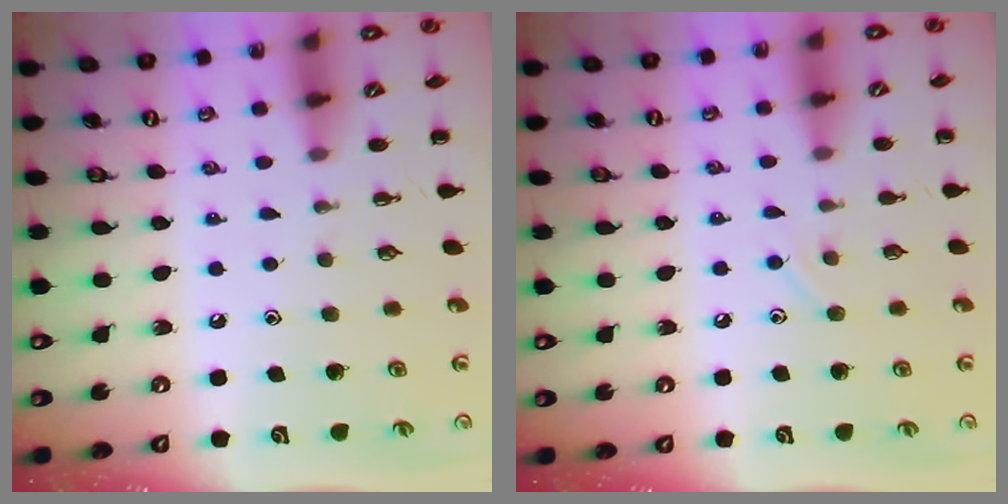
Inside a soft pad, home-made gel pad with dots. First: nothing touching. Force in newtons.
{"total": 4.7, "press": 4.4, "slide": 1.4}